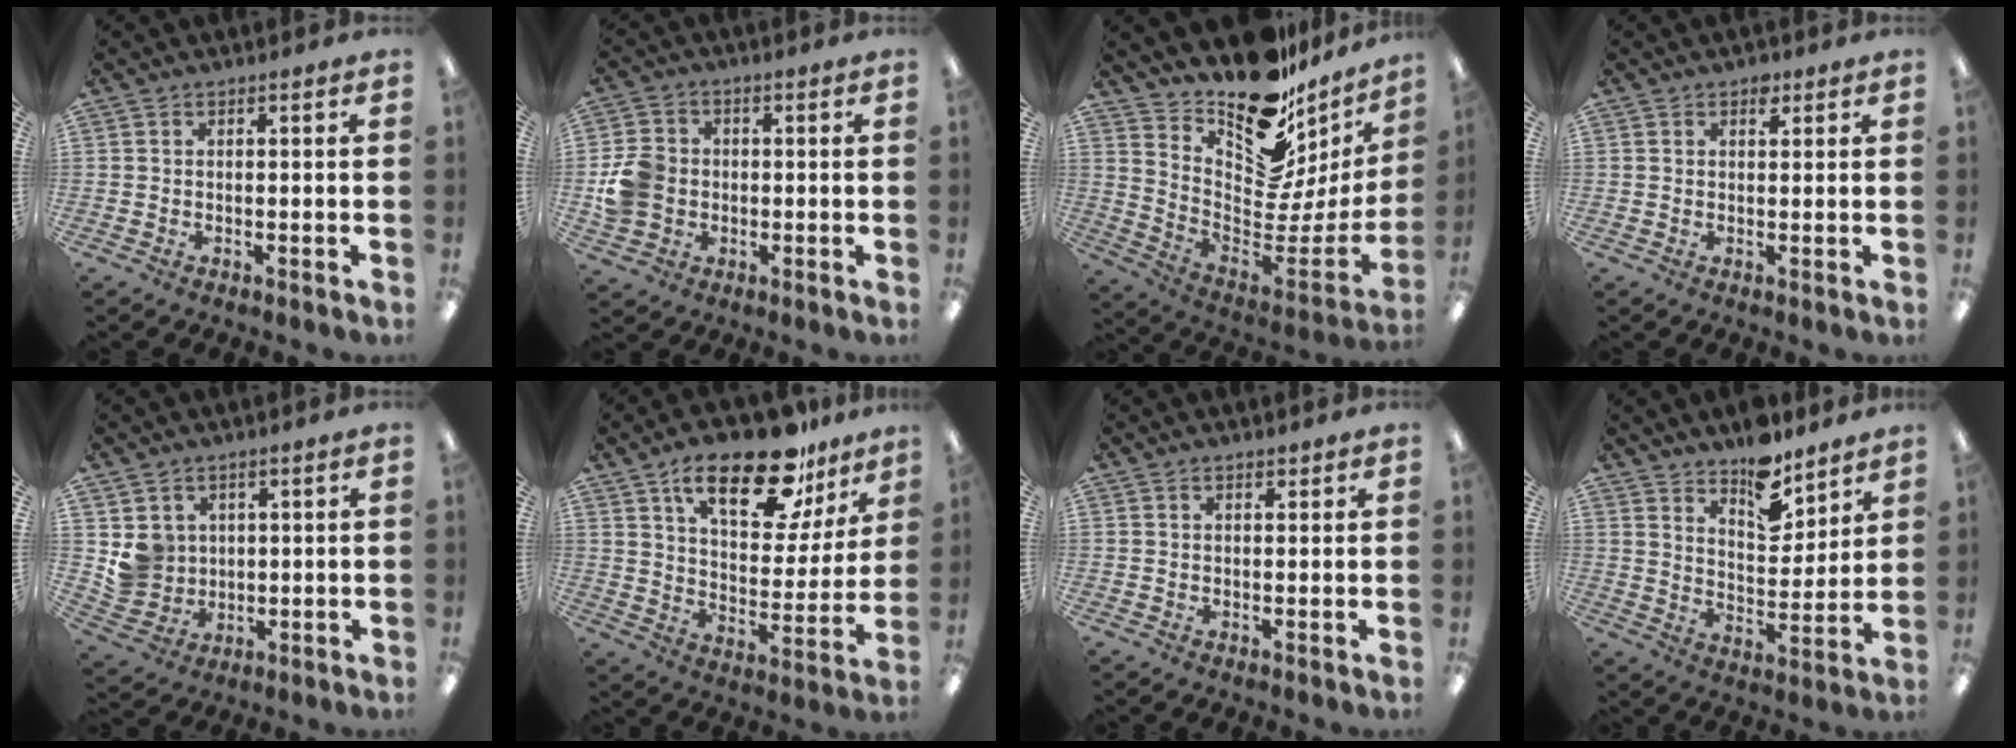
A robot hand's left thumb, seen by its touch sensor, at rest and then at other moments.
{"total": 8.3, "force": [-0.6, 7.3, 4.0], "torque": [-0.080, 0.014, -0.008]}
{"total": 17.1, "force": [14.7, 6.0, 6.6], "torque": [-0.086, -0.153, 0.248]}
{"total": 2.2, "force": [1.4, 1.3, 1.2], "torque": [0.000, -0.005, 0.018]}
{"total": 6.6, "force": [2.4, 6.1, 0.8], "torque": [-0.016, -0.004, 0.049]}
{"total": 21.7, "force": [14.6, 8.8, 13.5], "torque": [-0.208, -0.078, 0.241]}
{"total": 1.2, "force": [0.9, 0.6, 0.6], "torque": [-0.004, -0.003, 0.015]}
{"total": 11.0, "force": [9.0, 4.6, 4.5], "torque": [-0.054, -0.068, 0.160]}